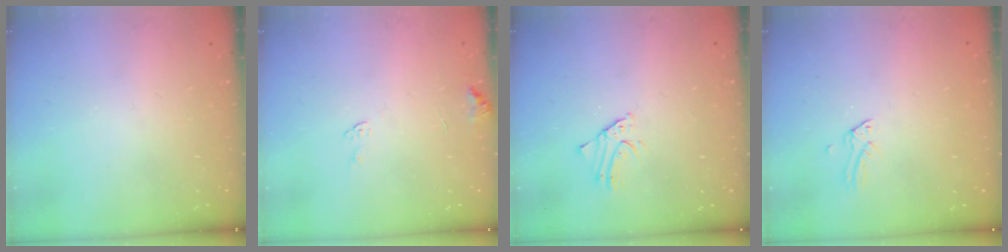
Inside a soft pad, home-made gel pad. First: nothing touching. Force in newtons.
{"total": 6.2, "press": 6.2, "slide": 0.5}
{"total": 1.5, "press": 1.5, "slide": 0.1}
{"total": 0.0}